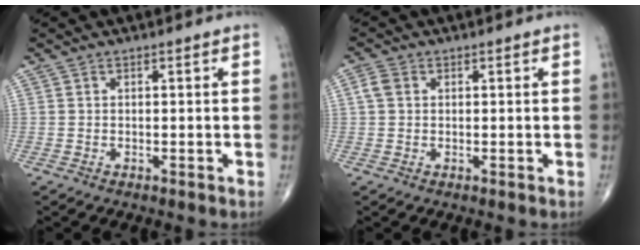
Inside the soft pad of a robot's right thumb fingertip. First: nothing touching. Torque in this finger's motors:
{"motor_torque": [-0.31, 0.31, 0.04, 0.01, 0.00]}